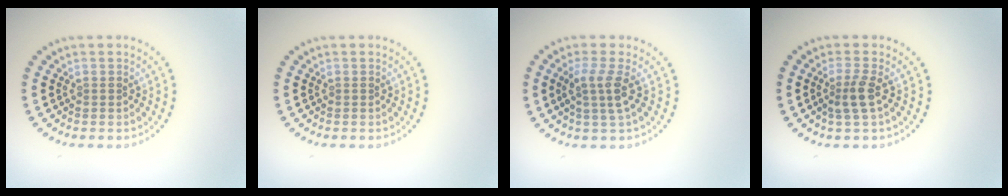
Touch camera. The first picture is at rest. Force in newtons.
{"total": 0.0}
{"total": 2.5, "press": 2.0, "slide": 1.6}
{"total": 2.2, "press": 1.9, "slide": 1.1}